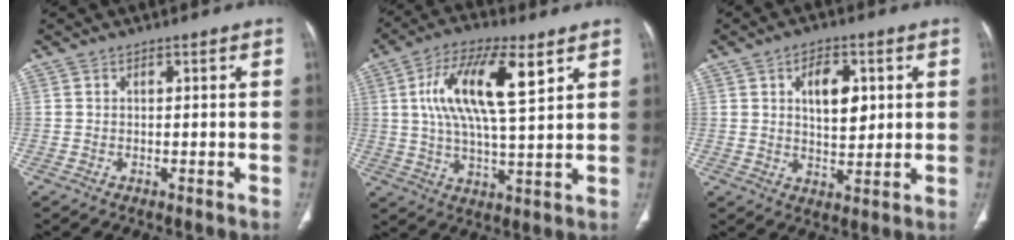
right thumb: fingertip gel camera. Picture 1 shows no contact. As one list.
[{"total": 15.3, "force": [5.4, 5.0, 13.4], "torque": [-0.248, -0.005, 0.094]}, {"total": 8.1, "force": [2.3, 4.5, 6.4], "torque": [-0.074, -0.016, 0.039]}]